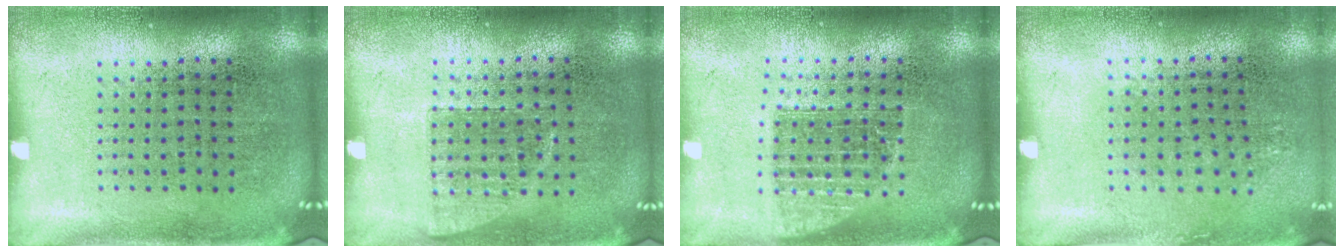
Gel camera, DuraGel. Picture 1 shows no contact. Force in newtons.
{"total": 0.7, "press": 0.6, "slide": 0.2}
{"total": 1.3, "press": 1.1, "slide": 0.8}
{"total": 0.8, "press": 0.7, "slide": 0.4}